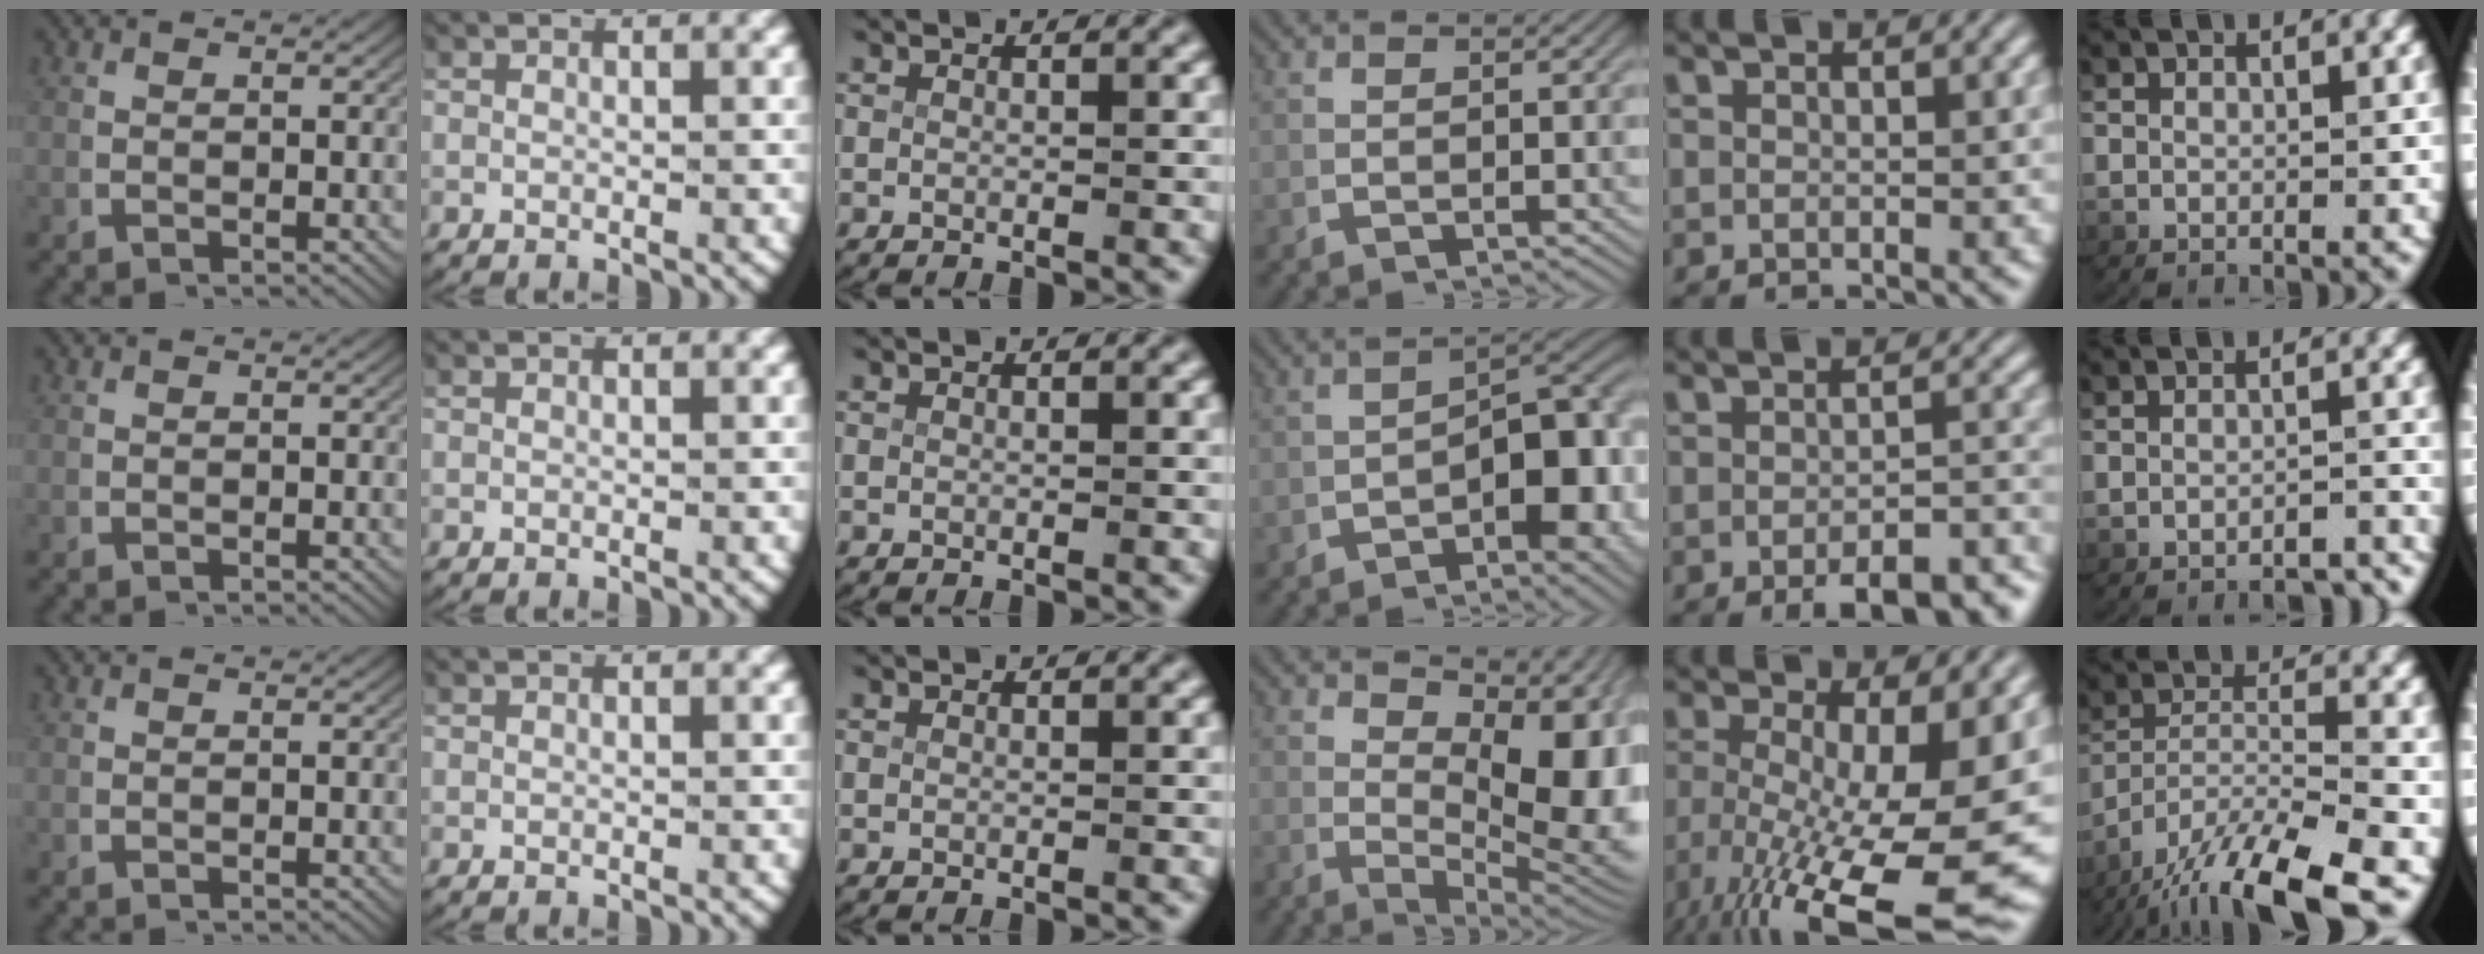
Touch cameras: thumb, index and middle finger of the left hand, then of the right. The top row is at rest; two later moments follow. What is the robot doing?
{"motion": "lift_and_place", "object": "plastic wrap"}